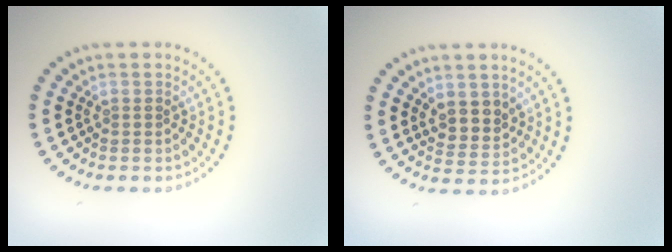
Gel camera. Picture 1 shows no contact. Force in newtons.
{"total": 2.4, "press": 2.3, "slide": 1.0}